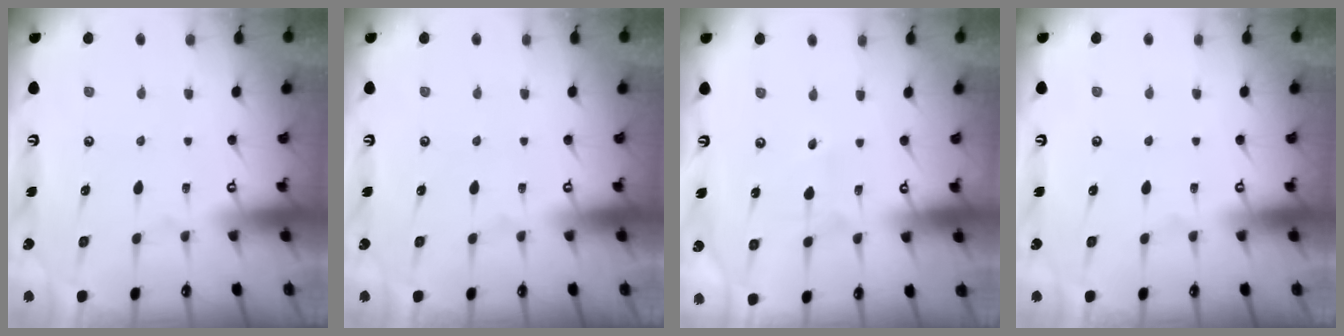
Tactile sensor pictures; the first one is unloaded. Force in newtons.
{"total": 0.0}
{"total": 2.3, "press": 2.3, "slide": 0.2}
{"total": 0.0}